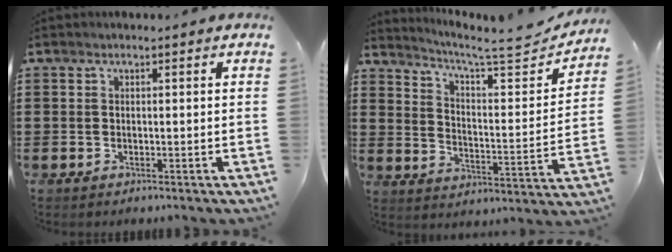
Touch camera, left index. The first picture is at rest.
{"total": 6.5, "force": [5.7, 0.2, 3.1], "torque": [-0.079, -0.043, 0.089]}